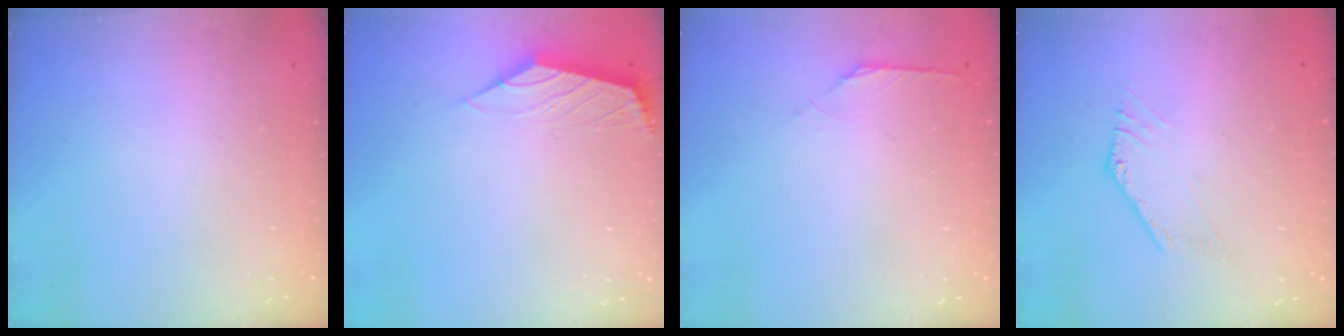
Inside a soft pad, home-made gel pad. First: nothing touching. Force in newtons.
{"total": 2.2, "press": 2.1, "slide": 0.6}
{"total": 2.1, "press": 2.0, "slide": 0.6}
{"total": 0.8, "press": 0.8, "slide": 0.2}